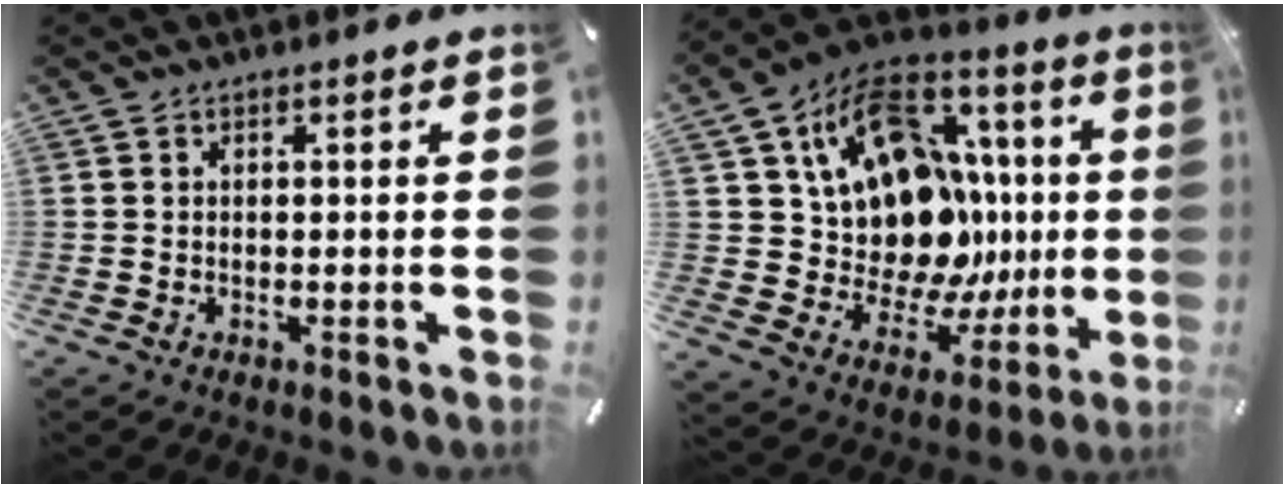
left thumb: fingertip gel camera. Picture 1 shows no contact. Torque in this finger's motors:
{"motor_torque": [2.12, 2.88, 1.21, 0.27, 0.32]}